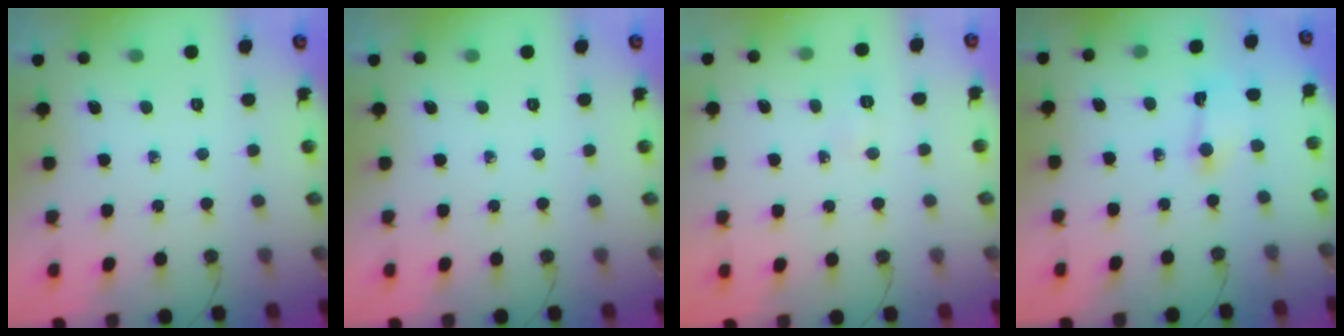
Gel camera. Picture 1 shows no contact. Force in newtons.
{"total": 0.0}
{"total": 5.6, "press": 3.8, "slide": 4.1}
{"total": 1.8, "press": 1.7, "slide": 0.5}